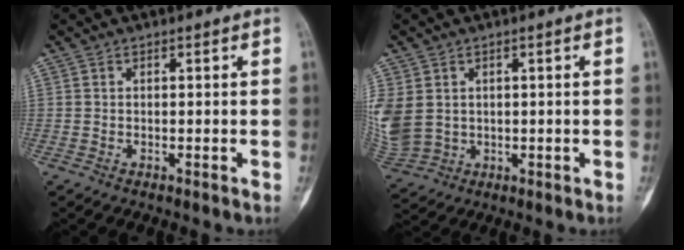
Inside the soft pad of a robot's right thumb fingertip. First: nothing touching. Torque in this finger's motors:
{"motor_torque": [-0.65, 1.55, 1.19, 1.02, 0.82]}